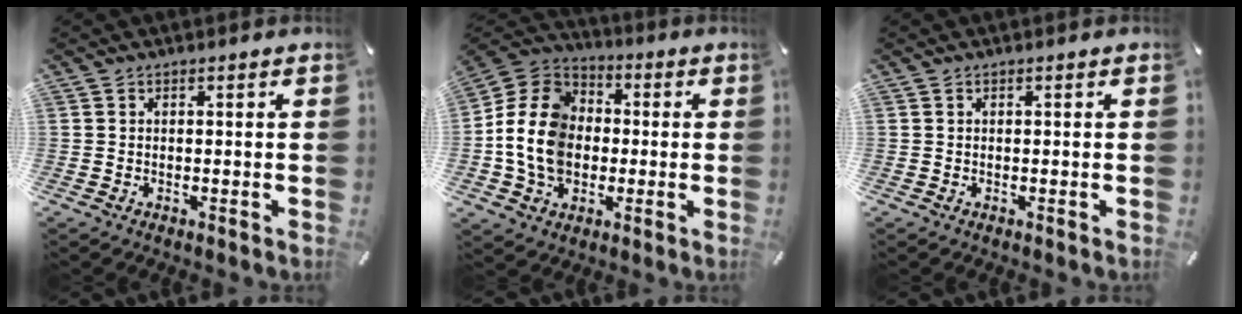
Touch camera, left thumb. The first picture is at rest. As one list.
[{"total": 14.5, "force": [-2.0, 12.4, 7.1], "torque": [-0.183, 0.027, -0.037]}, {"total": 0.0}]